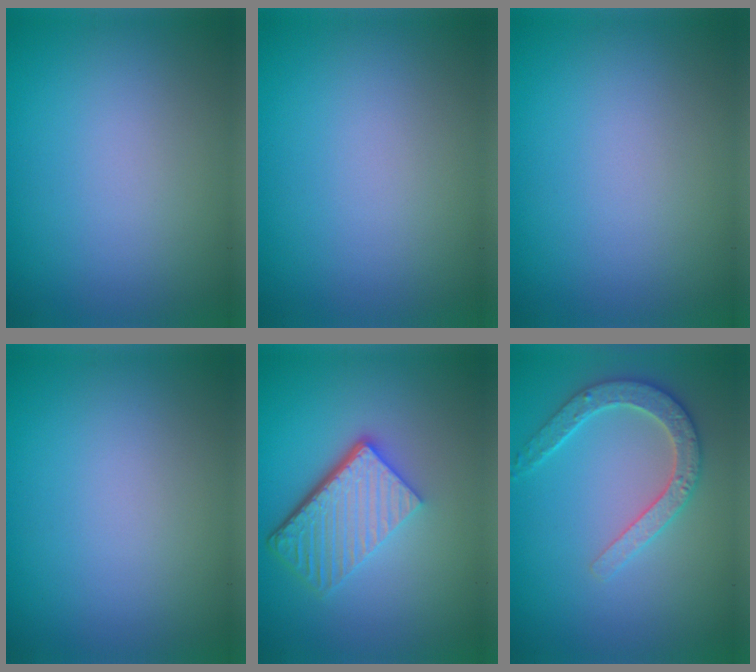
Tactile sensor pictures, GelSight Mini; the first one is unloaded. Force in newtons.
{"total": 0.0}
{"total": 0.0}
{"total": 0.0}
{"total": 6.1, "press": 4.1, "slide": 4.5}
{"total": 3.3, "press": 3.2, "slide": 0.8}